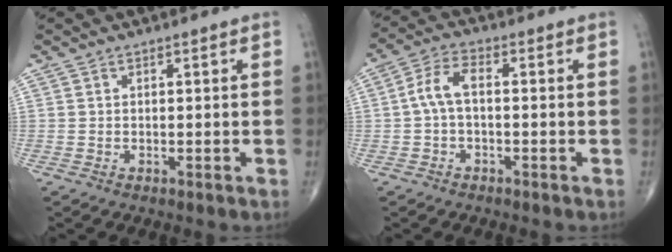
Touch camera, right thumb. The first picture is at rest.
{"total": 5.4, "force": [-0.3, 2.6, 4.7], "torque": [-0.093, 0.020, -0.015]}